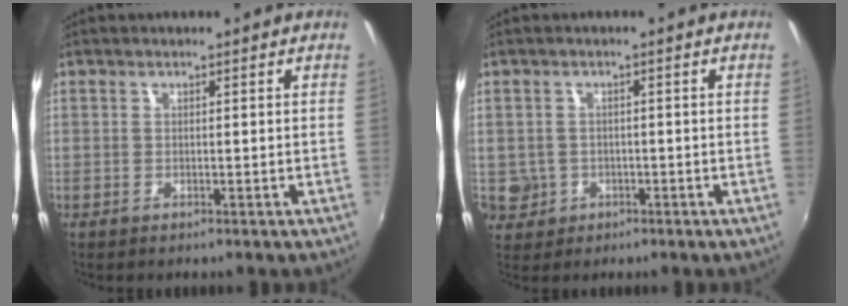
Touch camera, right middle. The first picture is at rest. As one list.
[{"total": 5.2, "force": [-1.0, 4.9, 1.3], "torque": [-0.038, 0.000, -0.006]}]